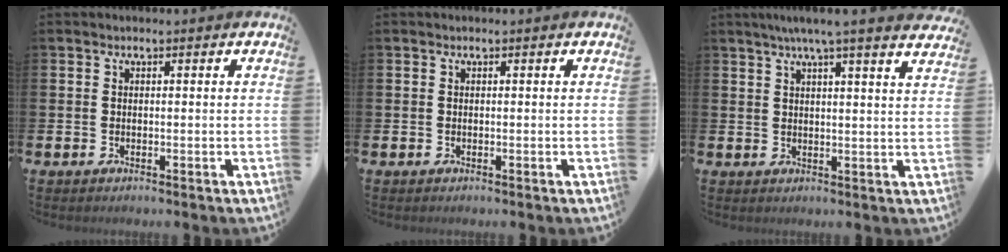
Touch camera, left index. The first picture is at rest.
{"total": 0.0}
{"total": 5.0, "force": [4.3, -0.7, 2.3], "torque": [-0.046, -0.017, 0.073]}